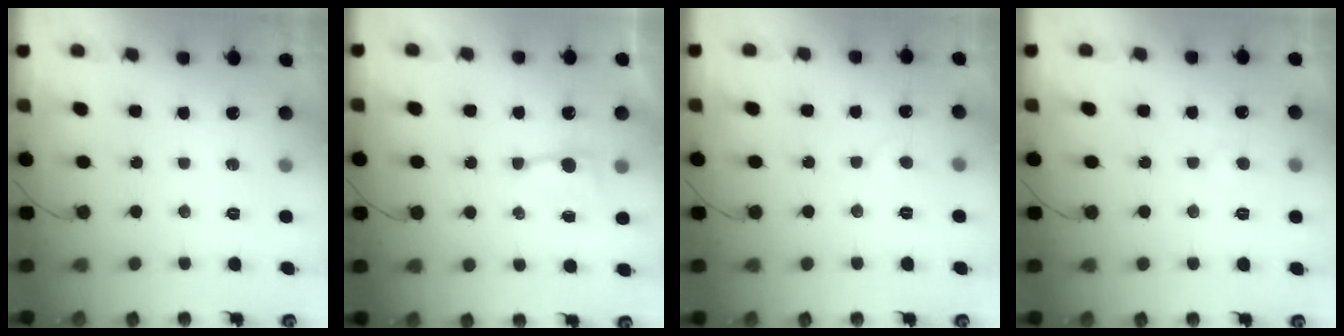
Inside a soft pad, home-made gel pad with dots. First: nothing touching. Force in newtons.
{"total": 3.7, "press": 3.7, "slide": 0.5}
{"total": 4.2, "press": 4.1, "slide": 0.4}
{"total": 3.1, "press": 3.1, "slide": 0.3}